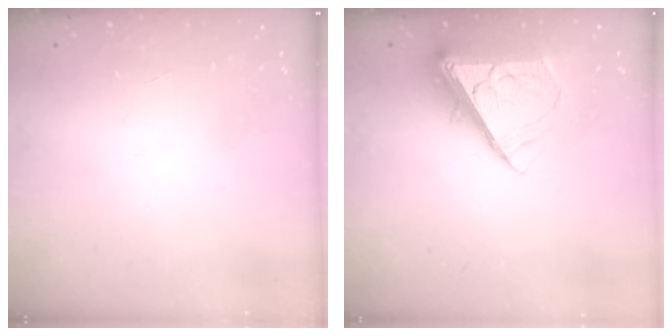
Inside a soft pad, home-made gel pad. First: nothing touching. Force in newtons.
{"total": 10.7, "press": 10.6, "slide": 1.6}